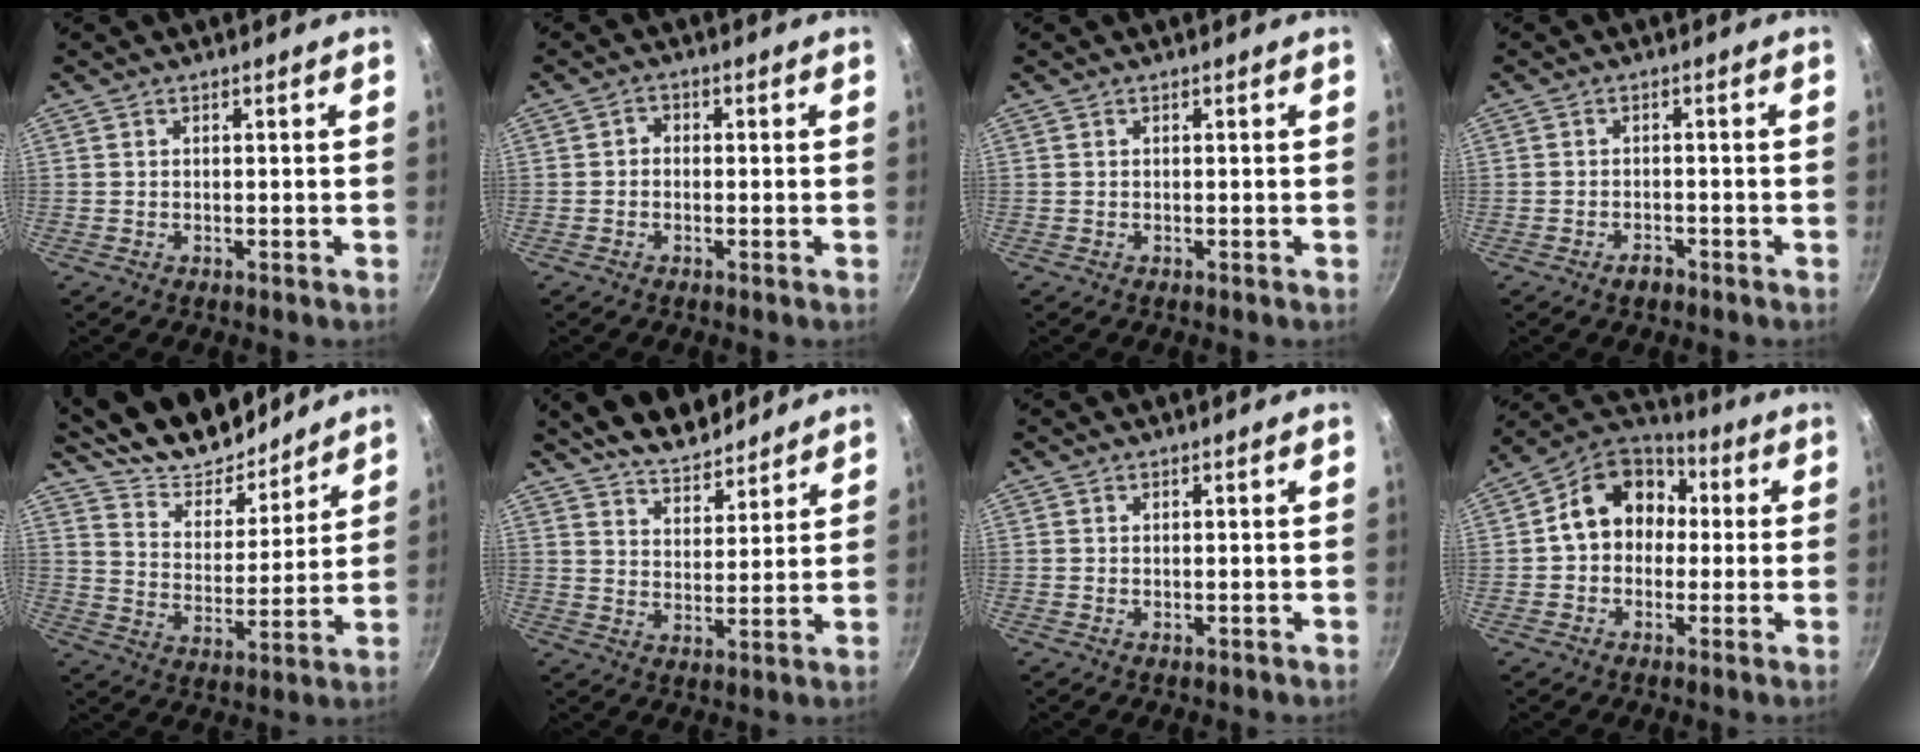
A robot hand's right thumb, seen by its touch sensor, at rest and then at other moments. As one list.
[{"total": 1.7, "force": [-0.4, 1.4, 0.8], "torque": [-0.010, 0.010, -0.012]}, {"total": 0.0}, {"total": 2.3, "force": [-1.6, 1.2, 1.1], "torque": [-0.012, 0.017, -0.023]}, {"total": 18.3, "force": [15.7, 6.7, 6.4], "torque": [-0.061, -0.100, 0.255]}, {"total": 10.8, "force": [9.3, 3.9, 3.9], "torque": [-0.038, -0.049, 0.155]}, {"total": 0.0}, {"total": 13.8, "force": [1.2, 11.1, 8.1], "torque": [-0.086, 0.036, 0.002]}]